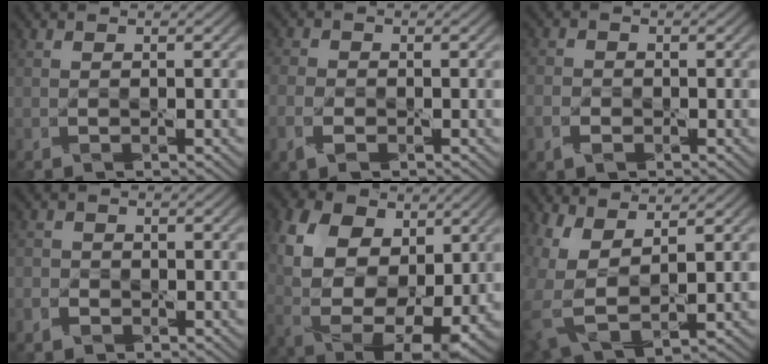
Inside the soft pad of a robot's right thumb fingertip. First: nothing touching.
{"total": 3.7, "force": [-1.7, 2.3, 2.3], "torque": [-0.060, -0.007, -0.041]}
{"total": 2.6, "force": [-1.3, 1.9, 1.3], "torque": [-0.033, -0.004, -0.031]}
{"total": 2.1, "force": [-1.2, 1.5, 0.6], "torque": [-0.013, -0.002, -0.030]}
{"total": 14.1, "force": [2.9, 9.5, 9.9], "torque": [-0.221, -0.005, 0.056]}
{"total": 9.2, "force": [1.5, 5.5, 7.2], "torque": [-0.200, -0.028, 0.044]}